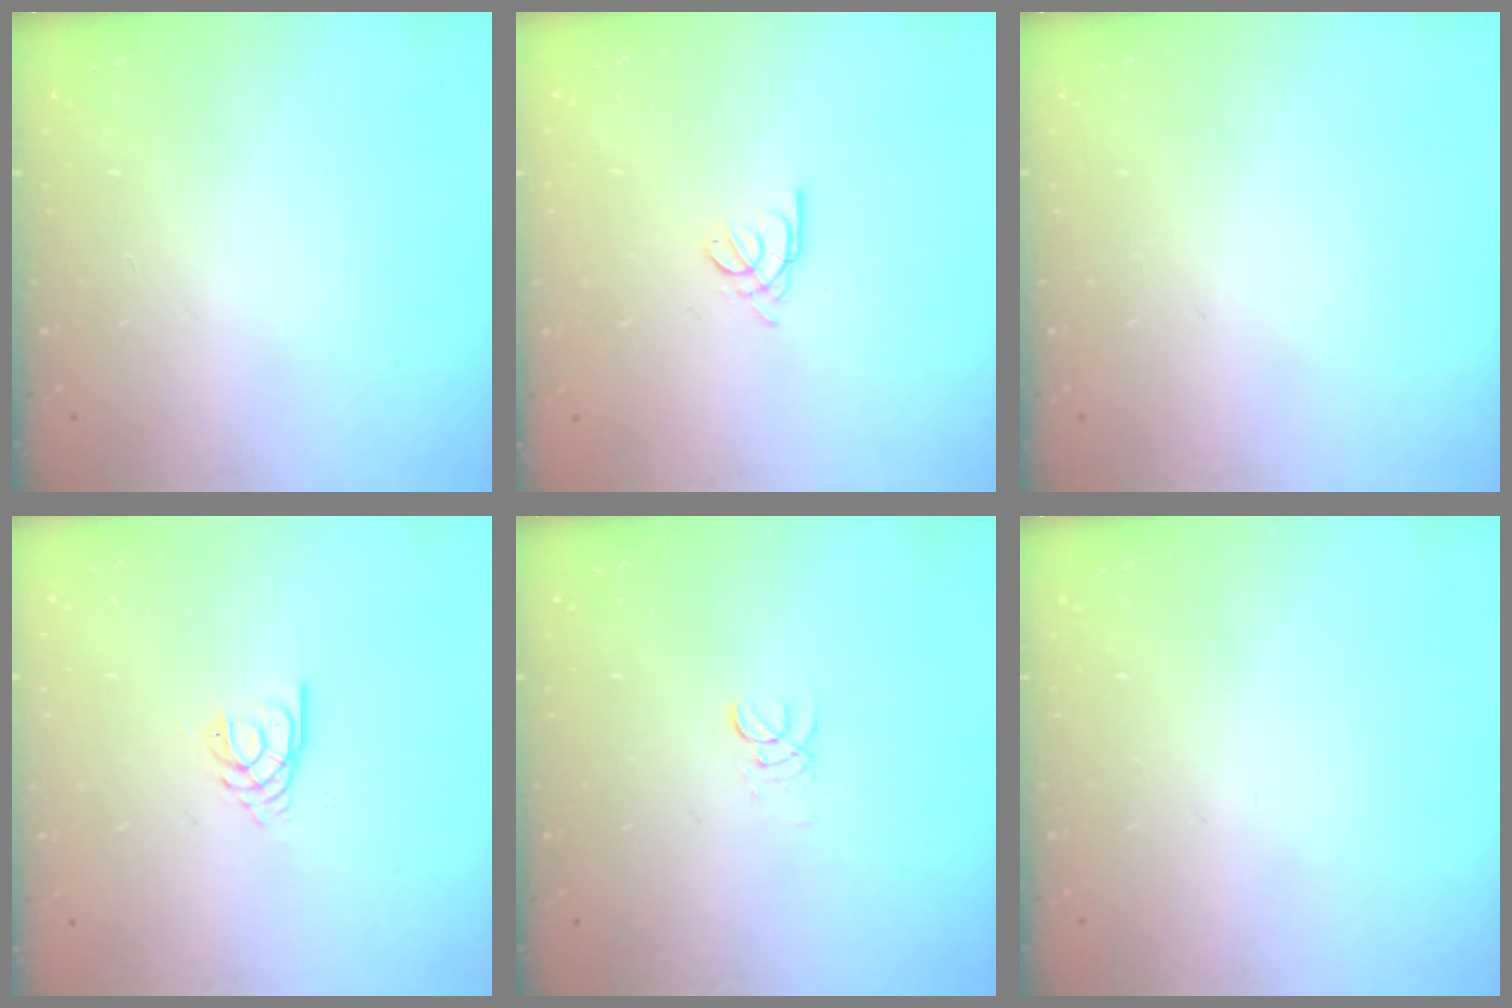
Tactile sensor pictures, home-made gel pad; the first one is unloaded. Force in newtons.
{"total": 2.5, "press": 2.5, "slide": 0.5}
{"total": 0.0}
{"total": 2.8, "press": 2.8, "slide": 0.3}
{"total": 2.0, "press": 2.0, "slide": 0.2}
{"total": 0.0}